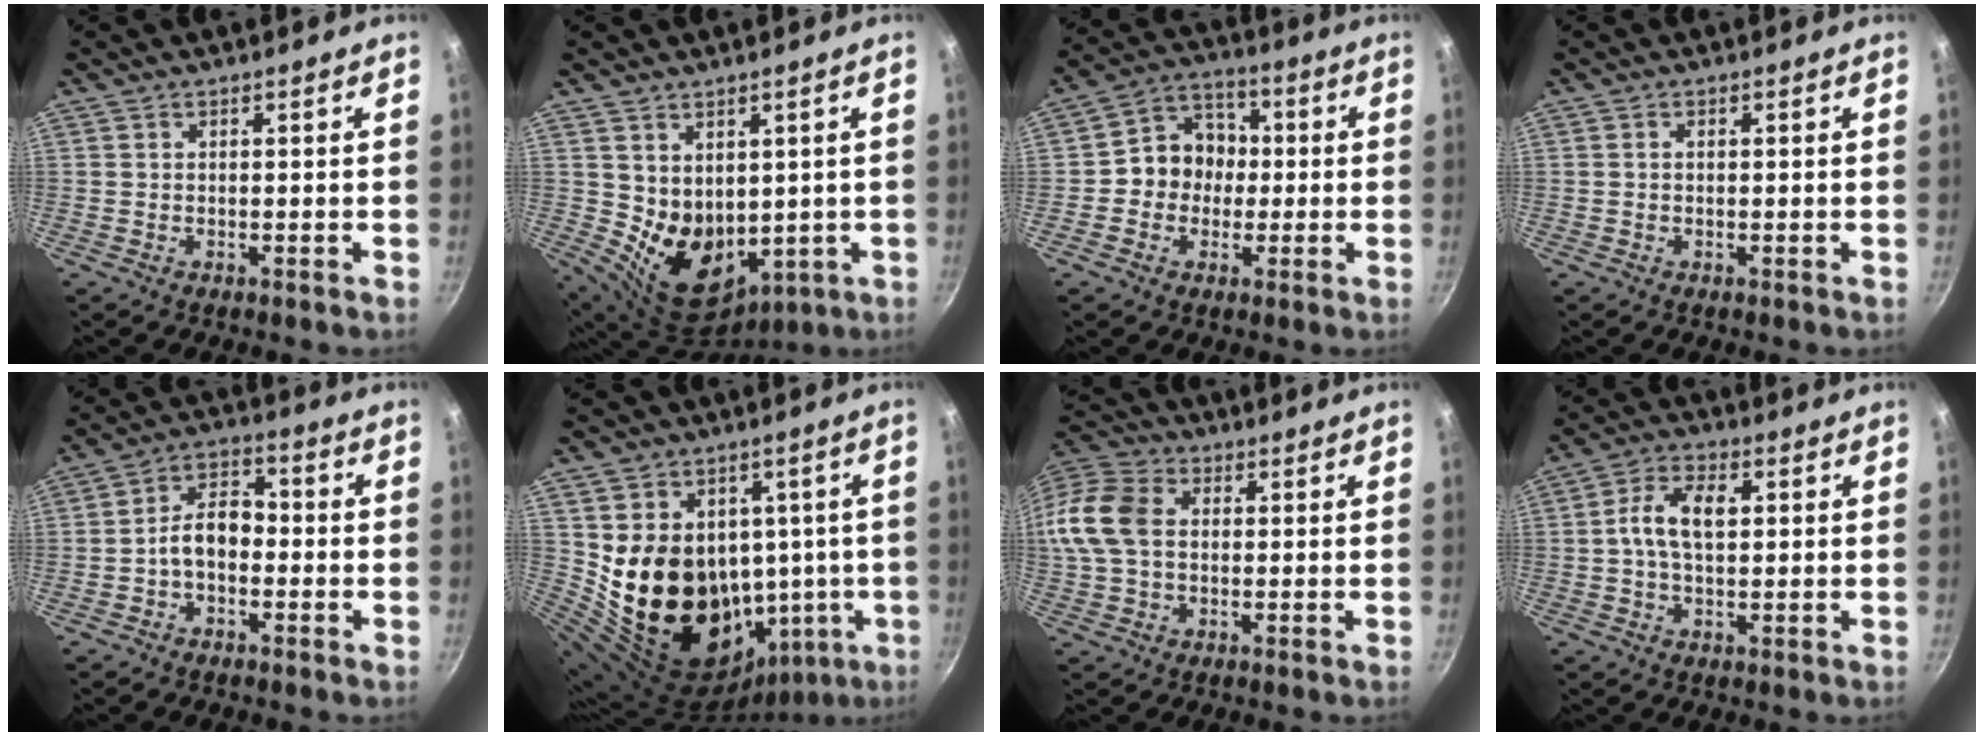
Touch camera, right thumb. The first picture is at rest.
{"total": 11.9, "force": [1.7, 9.1, 7.5], "torque": [-0.091, -0.034, 0.057]}
{"total": 9.5, "force": [-0.6, 8.5, 4.2], "torque": [-0.021, 0.026, -0.027]}
{"total": 0.7, "force": [0.0, 0.5, 0.4], "torque": [-0.006, 0.004, 0.000]}
{"total": 7.4, "force": [-1.7, 4.9, 5.4], "torque": [-0.065, 0.037, -0.040]}
{"total": 20.9, "force": [0.8, 16.4, 13.0], "torque": [-0.175, -0.014, 0.039]}
{"total": 14.0, "force": [1.0, 10.0, 9.8], "torque": [-0.196, 0.027, 0.004]}
{"total": 8.5, "force": [1.1, 5.0, 6.8], "torque": [-0.112, 0.018, 0.010]}